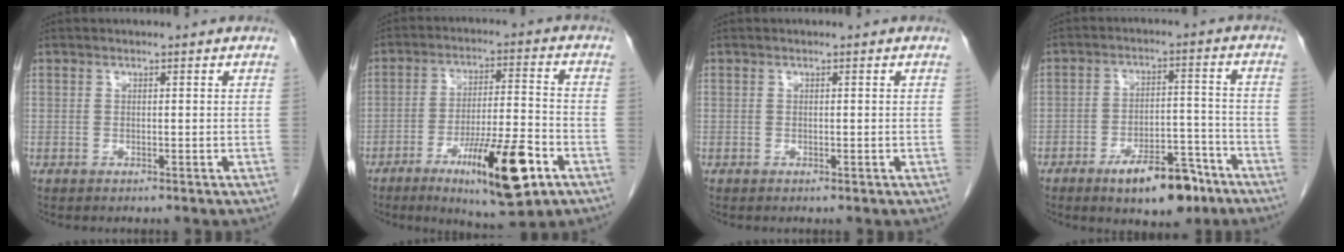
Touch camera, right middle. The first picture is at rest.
{"total": 14.4, "force": [-7.1, 2.1, 12.4], "torque": [-0.201, -0.015, -0.109]}
{"total": 0.0}
{"total": 10.0, "force": [-6.5, 3.8, 6.6], "torque": [-0.095, 0.009, -0.099]}